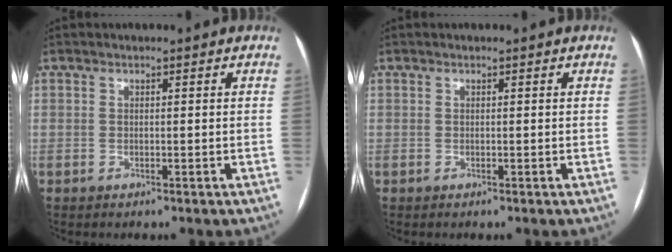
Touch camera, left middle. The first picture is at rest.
{"total": 0.0}